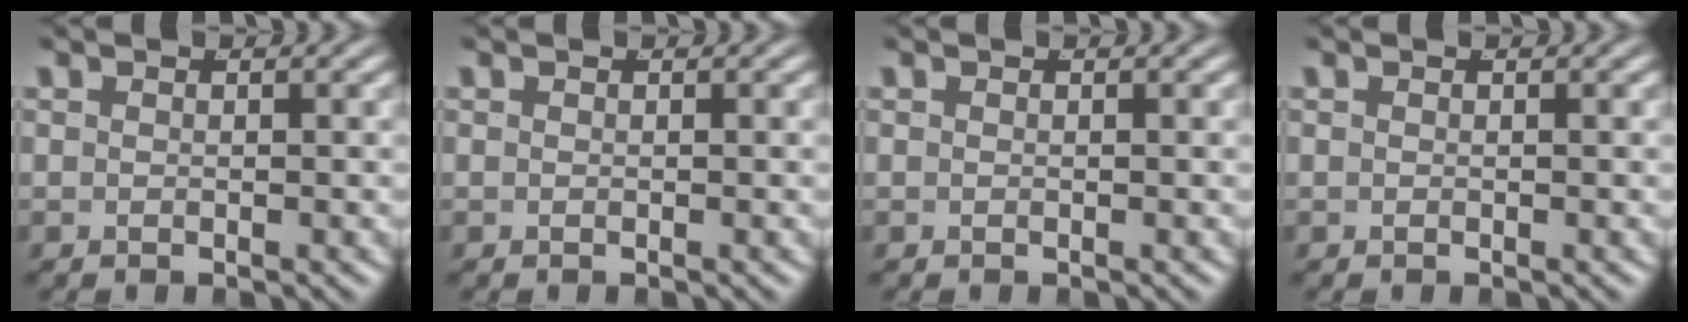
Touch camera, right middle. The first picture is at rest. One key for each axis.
{"total": 0.0}
{"total": 0.0}
{"total": 0.0}